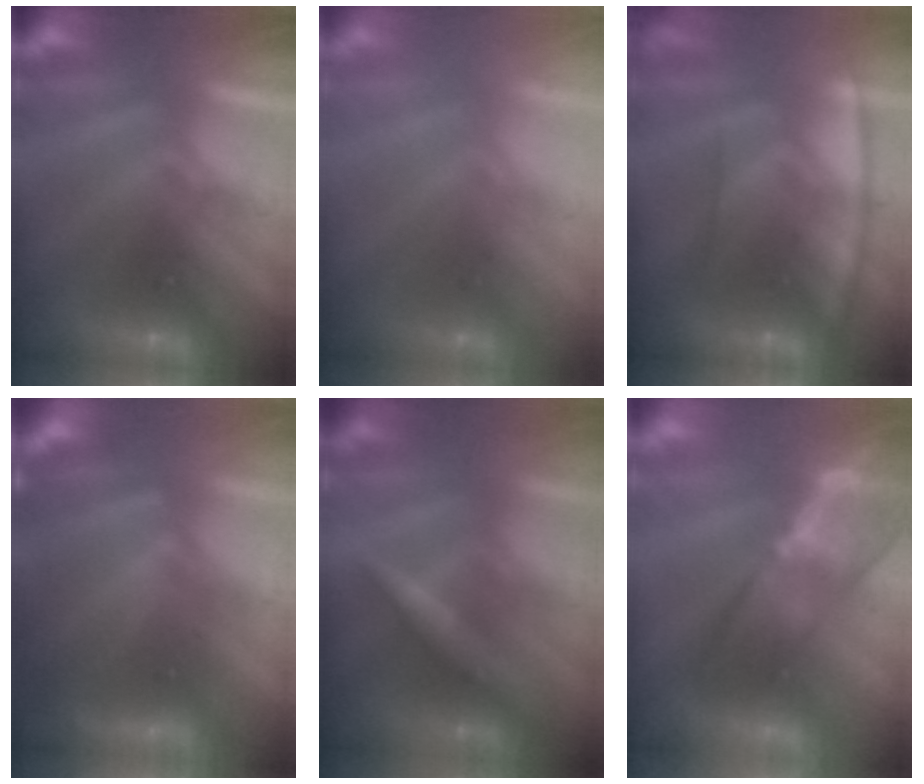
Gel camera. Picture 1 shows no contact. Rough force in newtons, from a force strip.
{"total": 2.8}
{"total": 5.8}
{"total": 6.9}
{"total": 2.3}
{"total": 6.9}